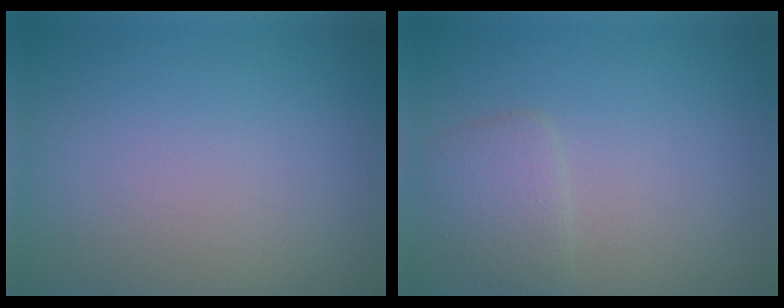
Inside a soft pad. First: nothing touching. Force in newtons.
{"total": 2.2, "press": 2.2, "slide": 0.1}